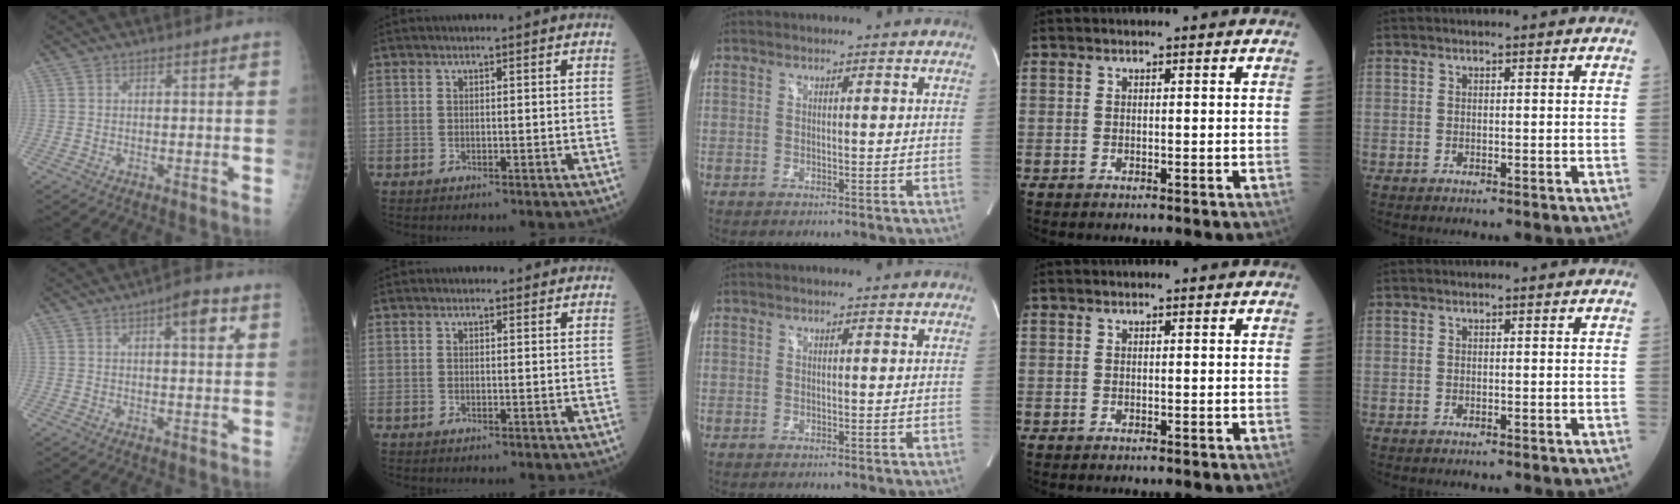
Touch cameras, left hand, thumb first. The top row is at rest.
{"thumb": {"total": 5.7, "force": [2.4, 1.8, 4.8], "torque": [-0.057, -0.004, 0.028]}, "index": {"total": 1.0, "force": [0.9, 0.6, 0.0], "torque": [-0.005, 0.002, 0.007]}}